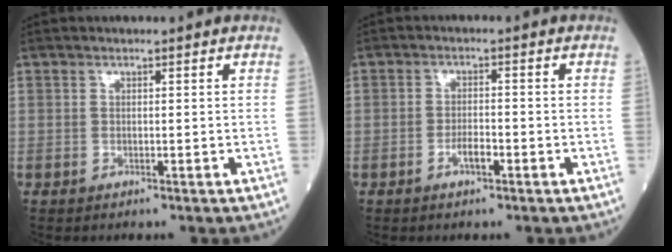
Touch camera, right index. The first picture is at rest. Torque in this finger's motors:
{"motor_torque": [0.25, 0.07, 0.15, 0.05]}